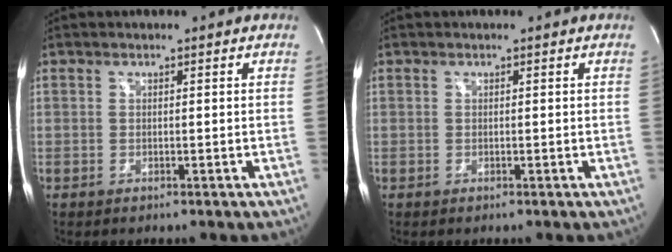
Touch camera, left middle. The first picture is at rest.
{"total": 0.0}